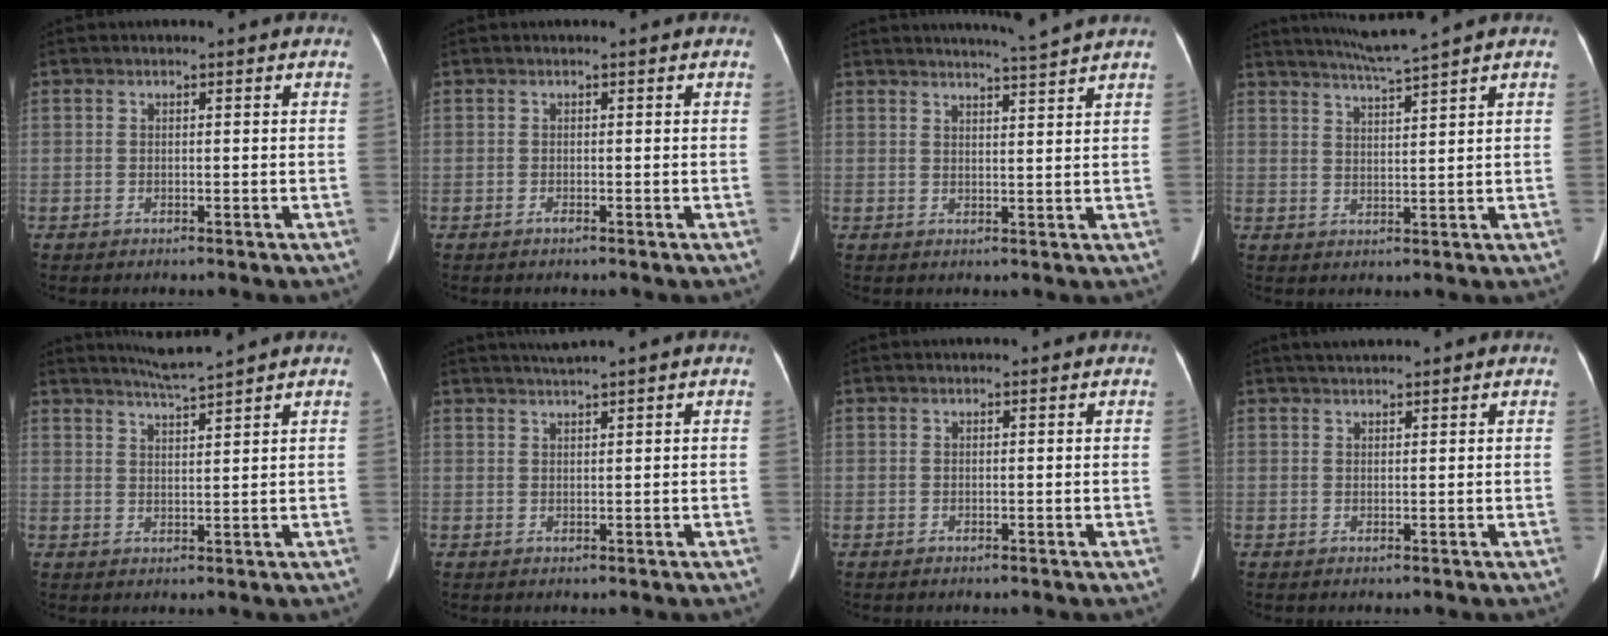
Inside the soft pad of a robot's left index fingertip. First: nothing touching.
{"total": 0.0}
{"total": 5.2, "force": [4.7, -1.8, 1.4], "torque": [-0.023, -0.010, 0.063]}
{"total": 5.4, "force": [4.7, -2.0, 1.9], "torque": [-0.037, -0.006, 0.088]}
{"total": 4.2, "force": [3.8, -1.5, 1.1], "torque": [-0.023, -0.005, 0.073]}
{"total": 2.3, "force": [1.9, -0.9, 0.9], "torque": [-0.017, 0.006, 0.040]}
{"total": 0.0}
{"total": 2.4, "force": [2.2, 0.2, 0.9], "torque": [-0.014, 0.019, 0.038]}